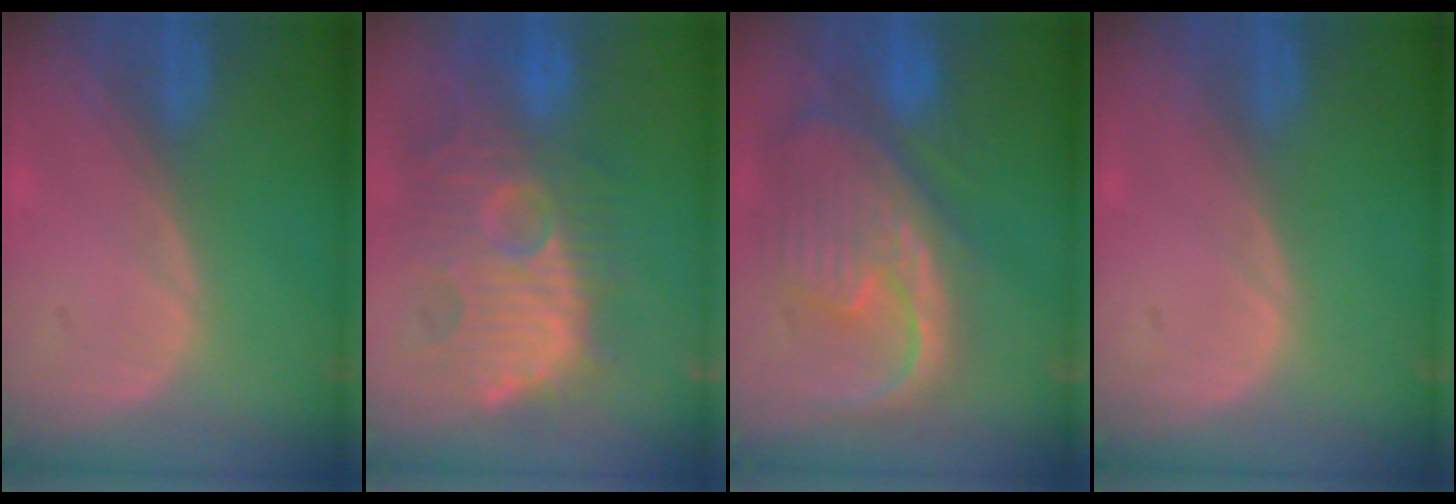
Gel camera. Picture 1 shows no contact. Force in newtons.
{"total": 13.3, "press": 12.4, "slide": 4.9}
{"total": 12.5, "press": 10.7, "slide": 6.5}
{"total": 0.0}